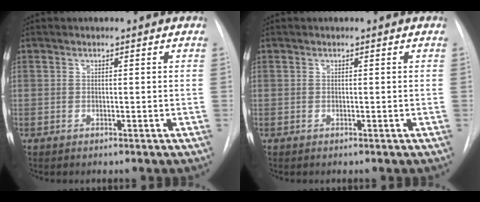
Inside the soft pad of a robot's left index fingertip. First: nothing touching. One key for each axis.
{"total": 0.0}